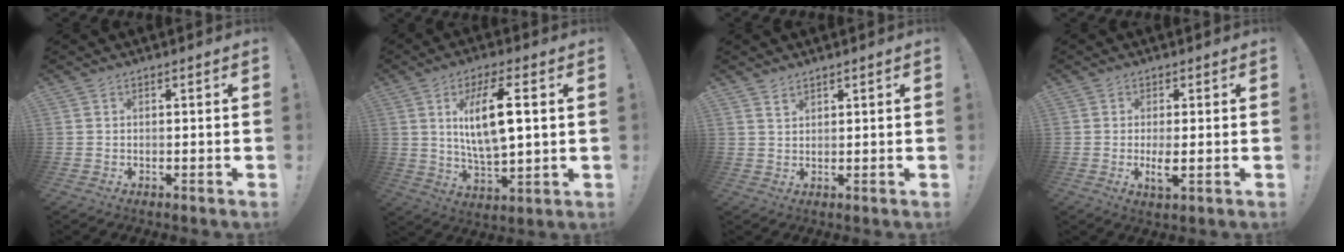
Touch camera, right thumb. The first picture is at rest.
{"total": 13.7, "force": [3.5, 4.6, 12.4], "torque": [-0.221, -0.007, 0.049]}
{"total": 1.8, "force": [1.6, 0.5, 0.6], "torque": [-0.013, -0.009, 0.029]}
{"total": 4.0, "force": [-0.3, 0.8, 3.9], "torque": [-0.076, -0.013, -0.006]}